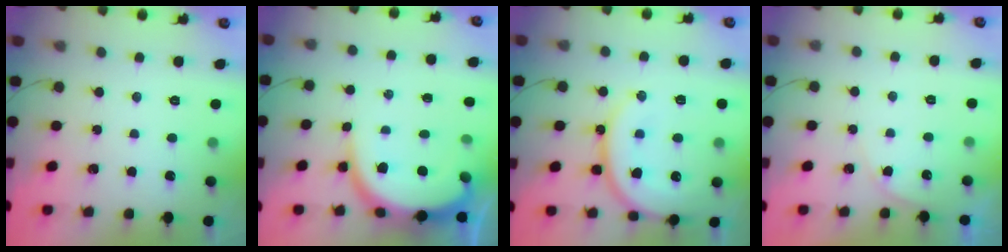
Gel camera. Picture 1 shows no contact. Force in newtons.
{"total": 10.4, "press": 10.3, "slide": 1.2}
{"total": 16.6, "press": 16.5, "slide": 1.7}
{"total": 3.3, "press": 2.8, "slide": 1.8}